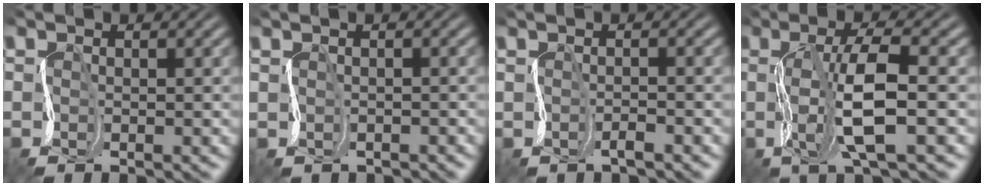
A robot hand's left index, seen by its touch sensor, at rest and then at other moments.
{"total": 1.3, "force": [0.8, -0.4, -1.0], "torque": [0.021, 0.009, 0.004]}
{"total": 0.8, "force": [0.4, -0.6, -0.3], "torque": [0.005, 0.010, -0.006]}
{"total": 5.5, "force": [0.5, 1.0, 5.4], "torque": [-0.114, 0.018, 0.000]}